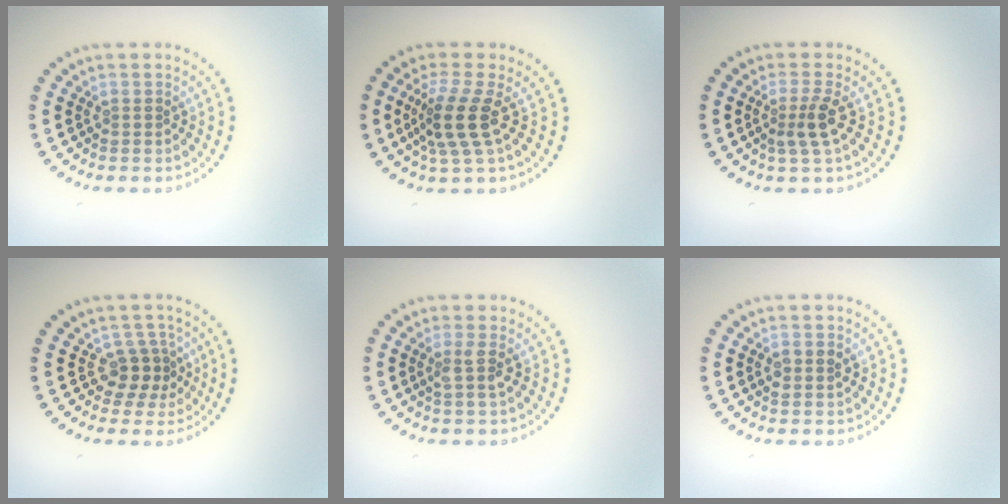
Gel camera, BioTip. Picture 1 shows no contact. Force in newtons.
{"total": 3.7, "press": 2.8, "slide": 2.4}
{"total": 2.3, "press": 1.8, "slide": 1.5}
{"total": 2.7, "press": 2.1, "slide": 1.7}
{"total": 1.6, "press": 1.2, "slide": 1.0}
{"total": 1.5, "press": 1.5, "slide": 0.3}